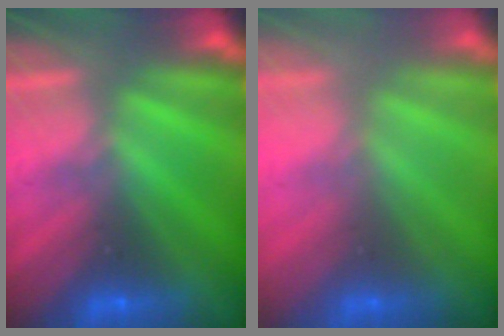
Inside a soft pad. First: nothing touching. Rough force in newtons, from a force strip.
{"total": 2.8}